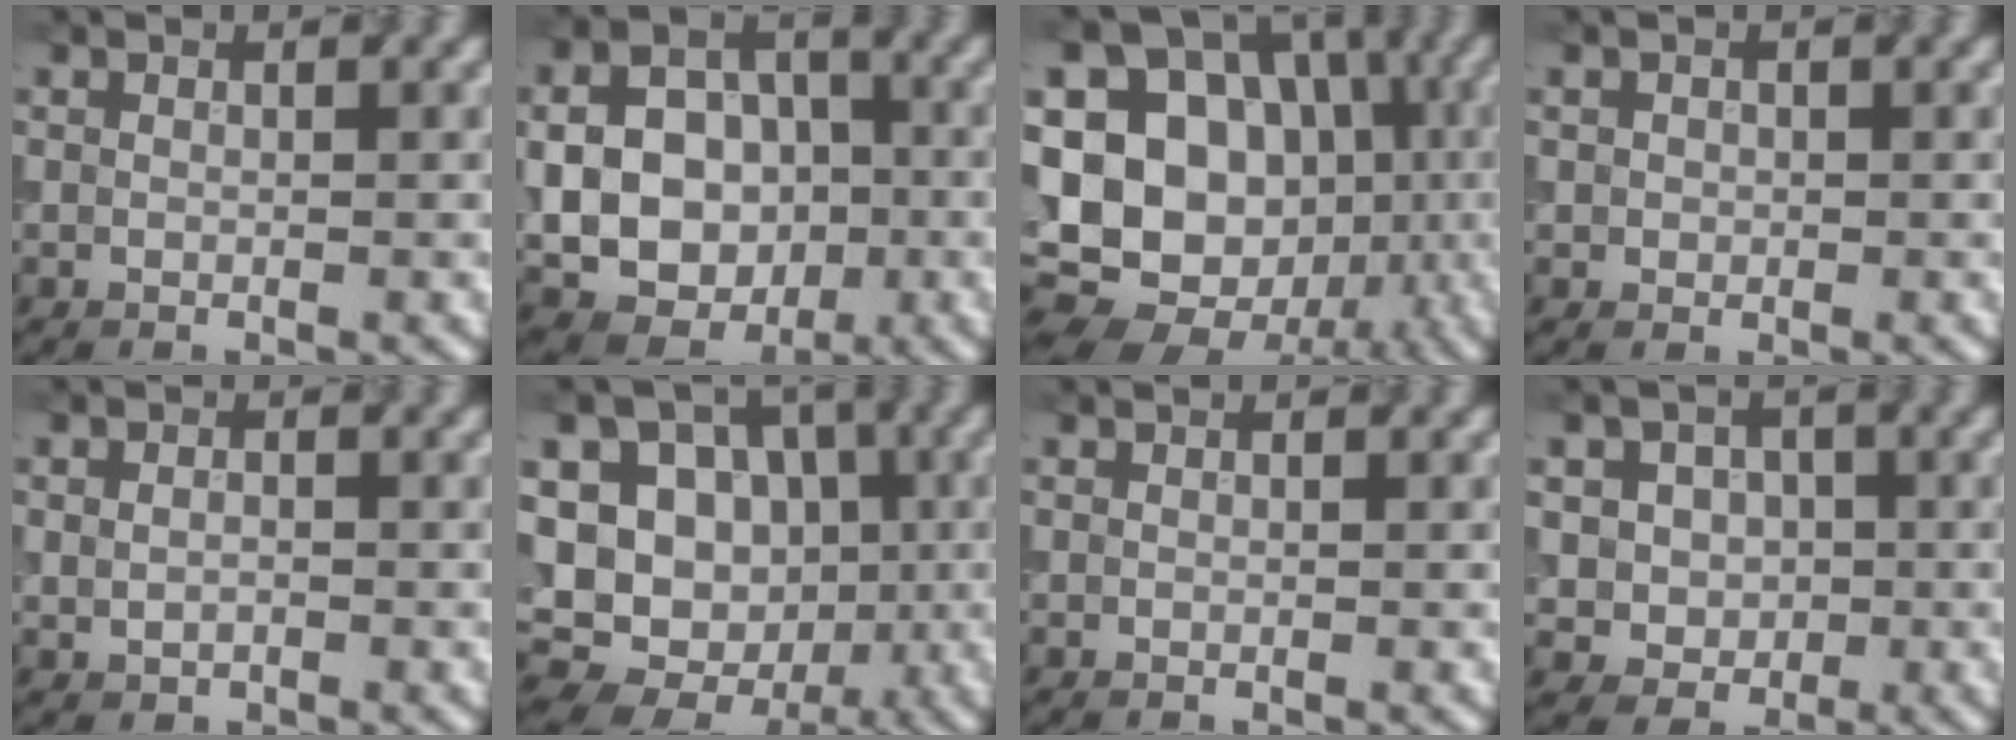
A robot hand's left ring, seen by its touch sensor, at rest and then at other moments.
{"total": 10.9, "force": [-1.1, 9.0, 6.1], "torque": [-0.092, -0.008, -0.029]}
{"total": 16.4, "force": [-1.7, 13.5, 9.2], "torque": [-0.157, 0.004, -0.039]}
{"total": 0.8, "force": [0.1, 0.7, 0.1], "torque": [0.005, -0.003, 0.000]}
{"total": 1.1, "force": [-0.1, 0.9, 0.7], "torque": [-0.011, -0.002, -0.002]}
{"total": 14.6, "force": [-1.2, 12.9, 6.6], "torque": [-0.115, 0.018, -0.031]}
{"total": 0.0}
{"total": 4.6, "force": [0.6, 4.1, 1.9], "torque": [-0.018, 0.010, 0.001]}